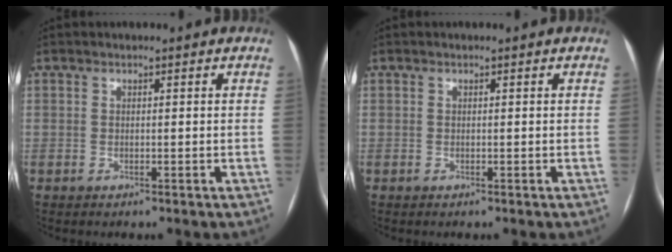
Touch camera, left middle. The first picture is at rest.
{"total": 0.0}